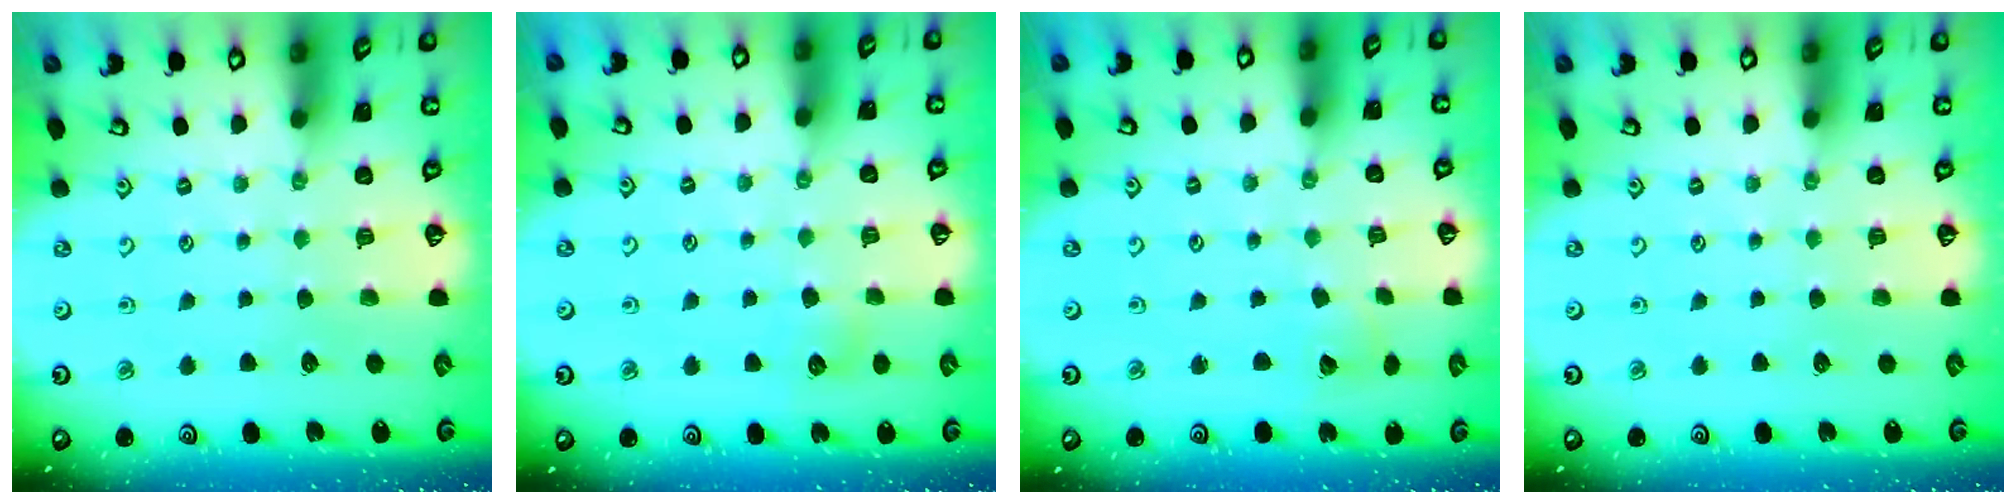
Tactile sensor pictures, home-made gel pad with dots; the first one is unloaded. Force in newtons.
{"total": 5.3, "press": 5.3, "slide": 0.6}
{"total": 4.6, "press": 4.6, "slide": 0.5}
{"total": 0.0}